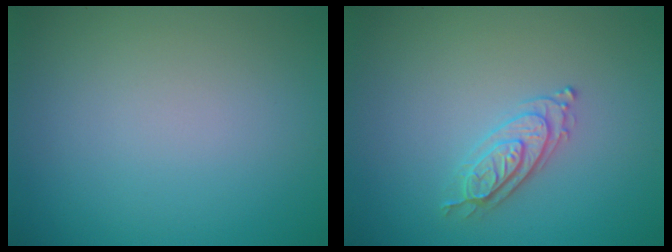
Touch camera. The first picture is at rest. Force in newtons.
{"total": 2.2, "press": 2.2, "slide": 0.4}